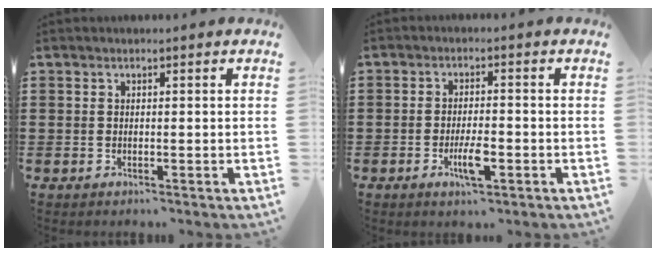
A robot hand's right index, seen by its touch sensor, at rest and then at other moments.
{"total": 4.6, "force": [-1.8, 1.3, 4.1], "torque": [-0.080, 0.000, -0.035]}